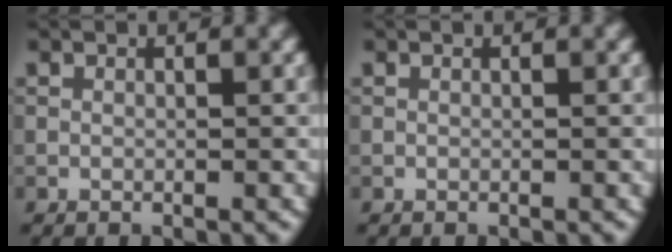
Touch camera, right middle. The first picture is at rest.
{"total": 0.0}